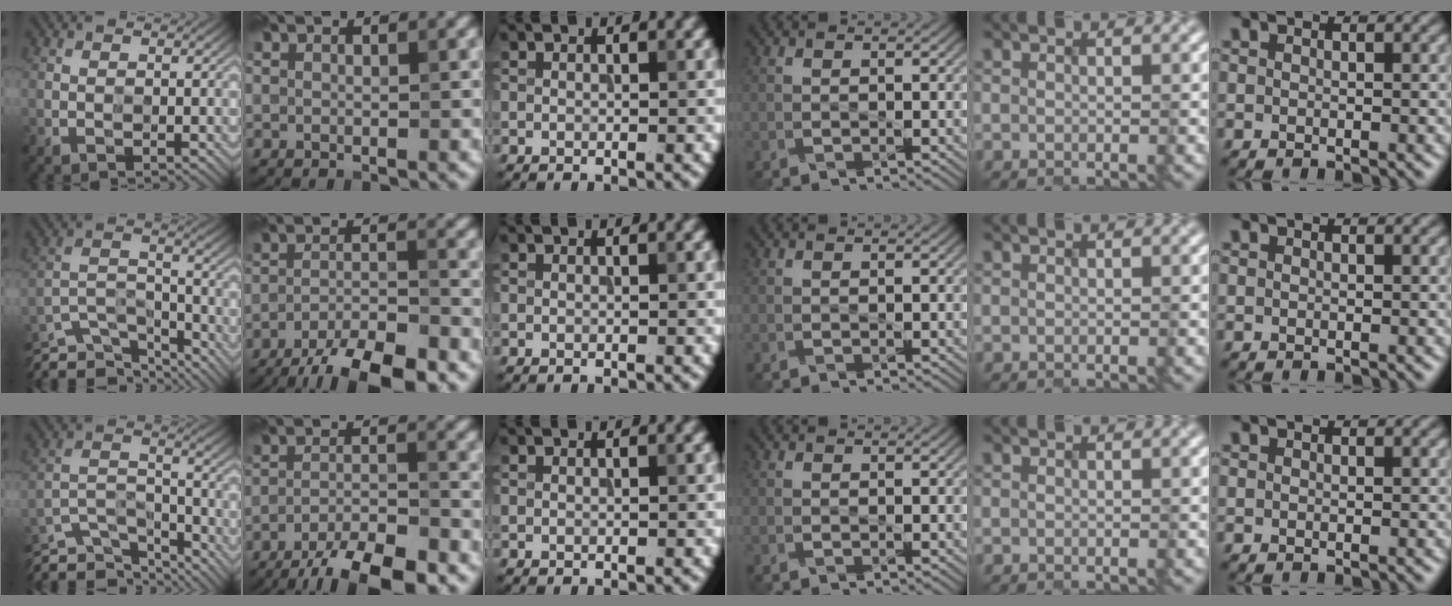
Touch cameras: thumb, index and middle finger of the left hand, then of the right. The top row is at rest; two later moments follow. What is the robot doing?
{"motion": "insert", "object": "pill capsule"}